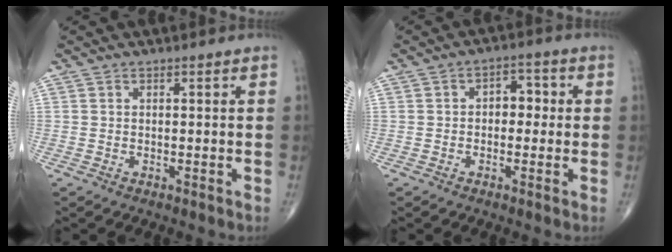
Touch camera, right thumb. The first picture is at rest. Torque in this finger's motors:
{"motor_torque": [-0.18, 0.17, 0.05, 0.02, 0.03]}